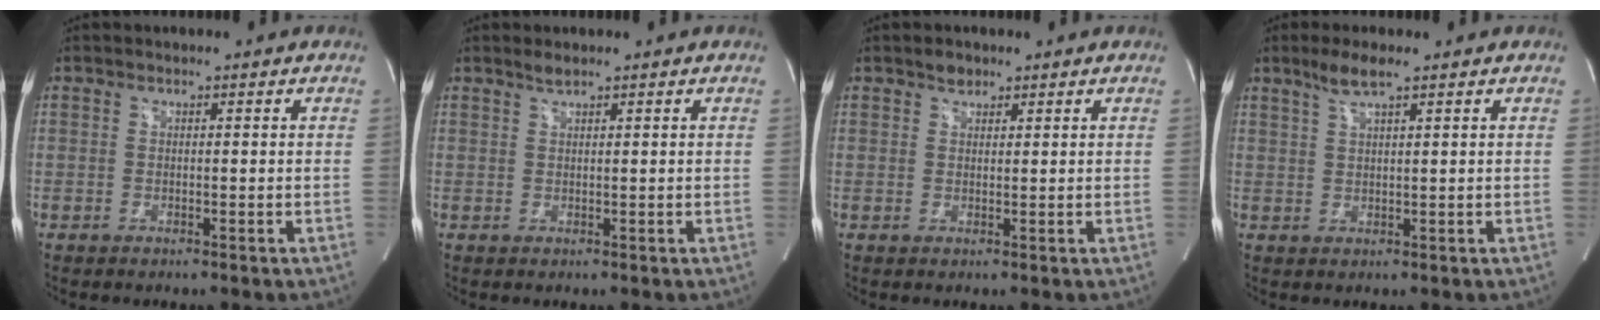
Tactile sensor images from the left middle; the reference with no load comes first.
{"total": 0.9, "force": [0.8, -0.1, 0.3], "torque": [-0.010, 0.001, 0.019]}
{"total": 1.4, "force": [1.1, 0.9, 0.4], "torque": [-0.008, 0.002, 0.017]}
{"total": 3.5, "force": [2.5, 0.1, 2.5], "torque": [-0.058, 0.002, 0.050]}